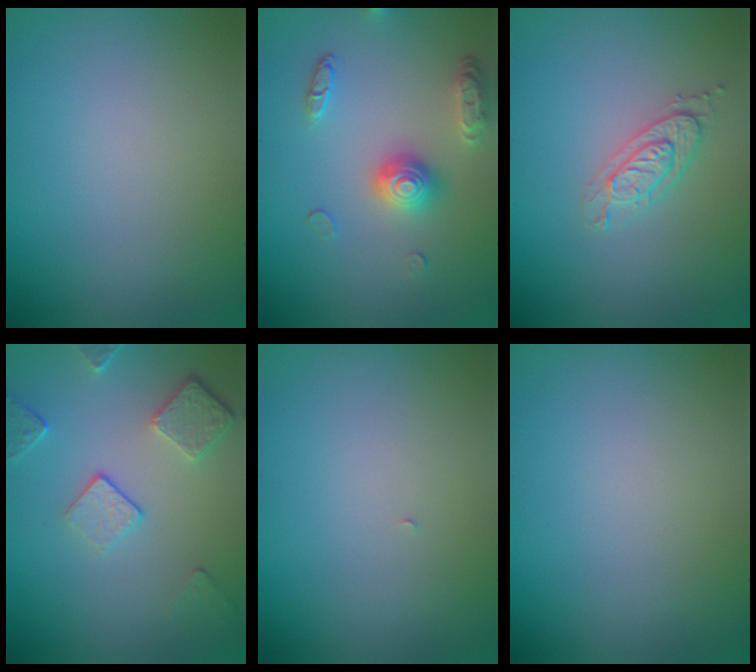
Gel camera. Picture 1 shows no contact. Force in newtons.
{"total": 3.5, "press": 3.1, "slide": 1.7}
{"total": 2.1, "press": 2.0, "slide": 0.7}
{"total": 3.7, "press": 2.9, "slide": 2.3}
{"total": 0.0}
{"total": 0.0}